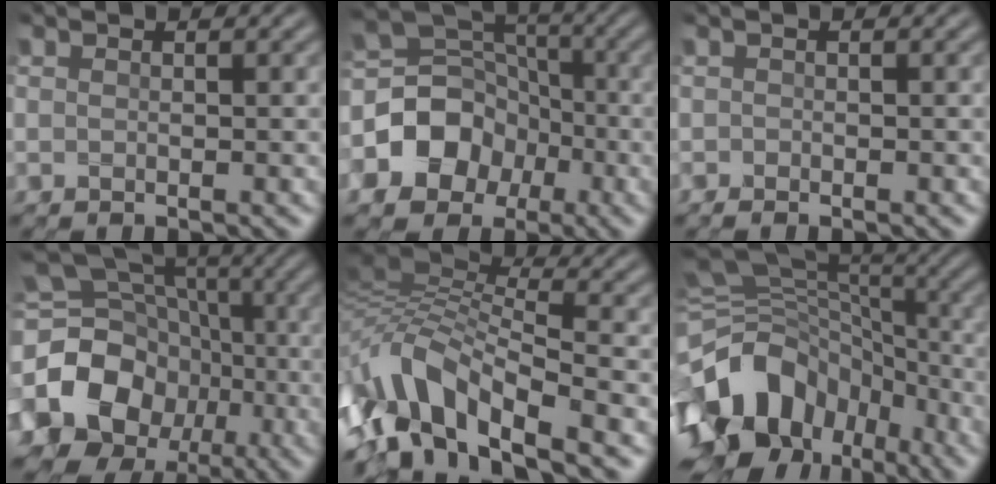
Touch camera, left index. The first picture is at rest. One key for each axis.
{"total": 8.8, "fx": -2.6, "fy": 7.3, "fz": 4.1, "tx": -0.076, "ty": 0.012, "tz": -0.065}
{"total": 0.0}
{"total": 18.7, "fx": -3.7, "fy": 16.5, "fz": 8.1, "tx": -0.180, "ty": -0.008, "tz": -0.078}
{"total": 9.6, "fx": -5.1, "fy": 3.3, "fz": 7.4, "tx": -0.142, "ty": 0.018, "tz": -0.103}
{"total": 14.4, "fx": -7.2, "fy": 9.8, "fz": 7.7, "tx": -0.176, "ty": -0.004, "tz": -0.116}